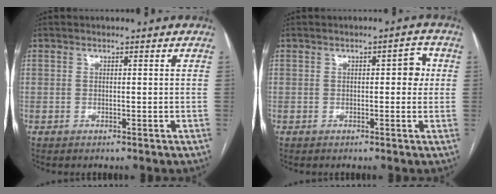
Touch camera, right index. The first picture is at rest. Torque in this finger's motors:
{"motor_torque": [0.28, 0.10, 0.03, 0.02]}